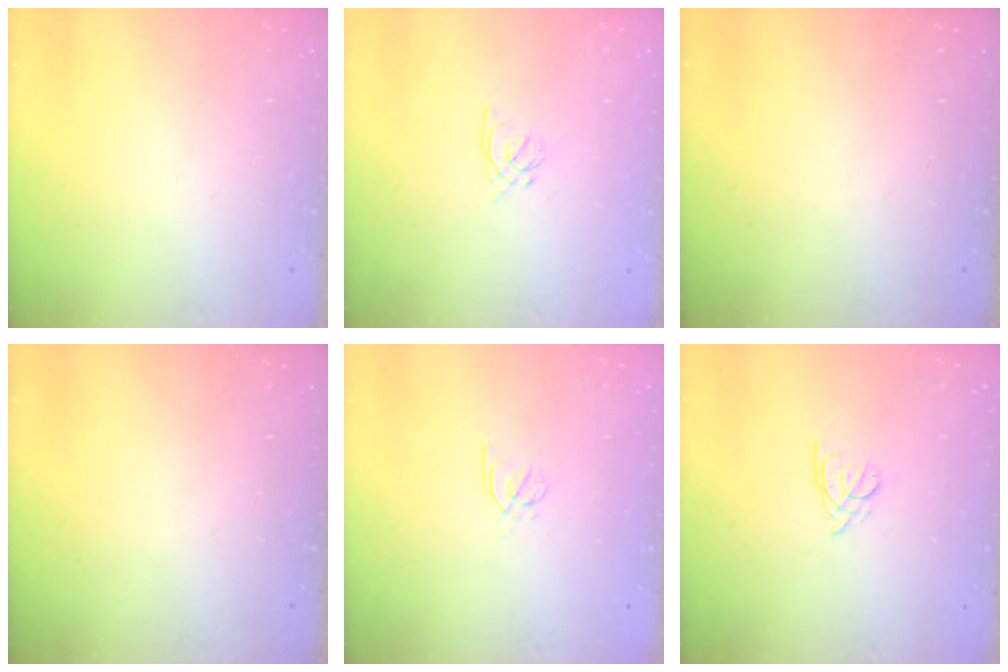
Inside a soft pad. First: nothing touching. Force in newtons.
{"total": 1.2, "press": 1.1, "slide": 0.5}
{"total": 0.0}
{"total": 0.0}
{"total": 2.4, "press": 2.4, "slide": 0.5}
{"total": 2.7, "press": 2.6, "slide": 0.5}